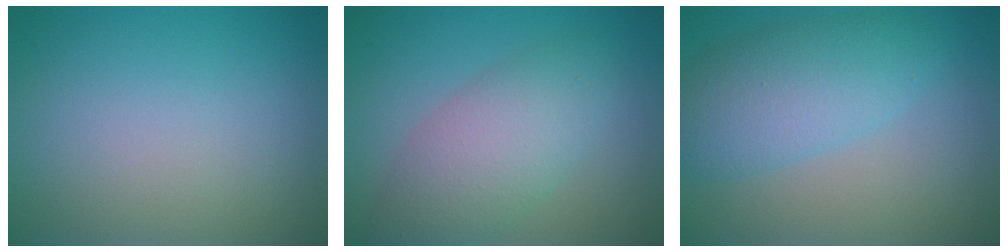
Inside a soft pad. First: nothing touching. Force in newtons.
{"total": 5.4, "press": 5.3, "slide": 0.2}
{"total": 5.4, "press": 5.4, "slide": 0.2}